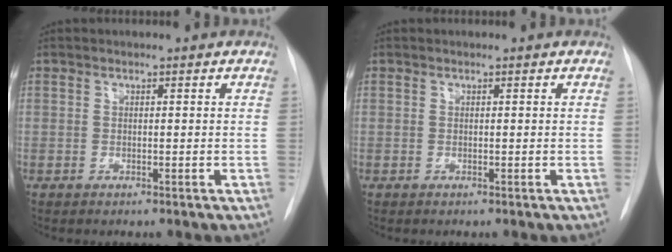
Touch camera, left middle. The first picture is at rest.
{"total": 0.0}